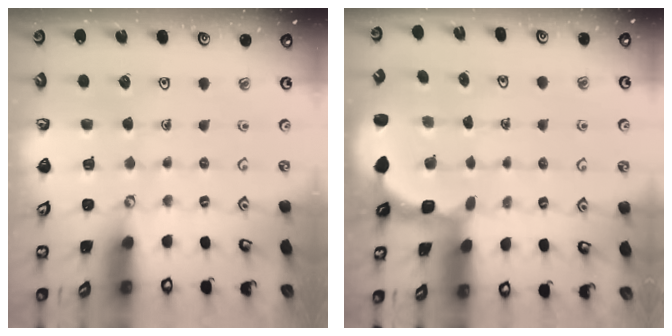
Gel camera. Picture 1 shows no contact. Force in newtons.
{"total": 2.3, "press": 1.7, "slide": 1.6}